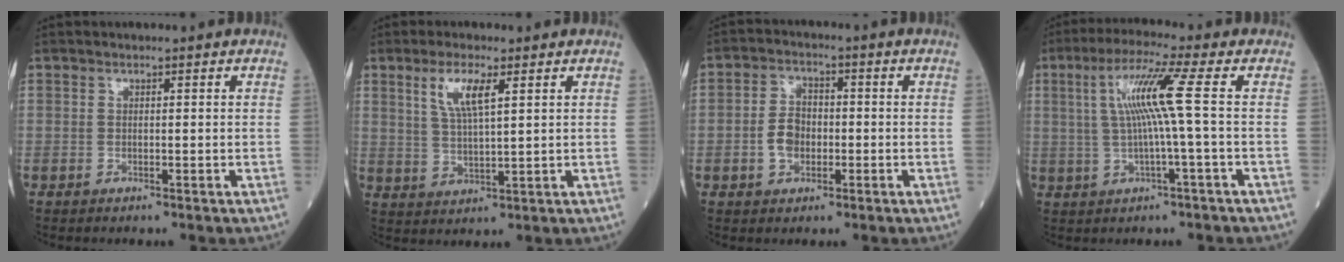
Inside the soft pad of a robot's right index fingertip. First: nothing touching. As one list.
[{"total": 6.3, "force": [2.7, 1.6, 5.4], "torque": [-0.113, 0.003, 0.056]}, {"total": 5.6, "force": [-1.4, 4.0, 3.8], "torque": [-0.085, 0.014, -0.024]}, {"total": 8.9, "force": [0.8, -0.8, 8.8], "torque": [-0.174, 0.014, 0.020]}]